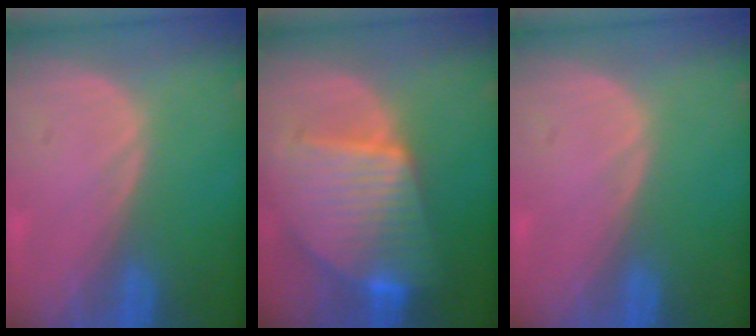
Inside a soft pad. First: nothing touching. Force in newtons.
{"total": 10.1, "press": 10.1, "slide": 0.8}
{"total": 0.0}